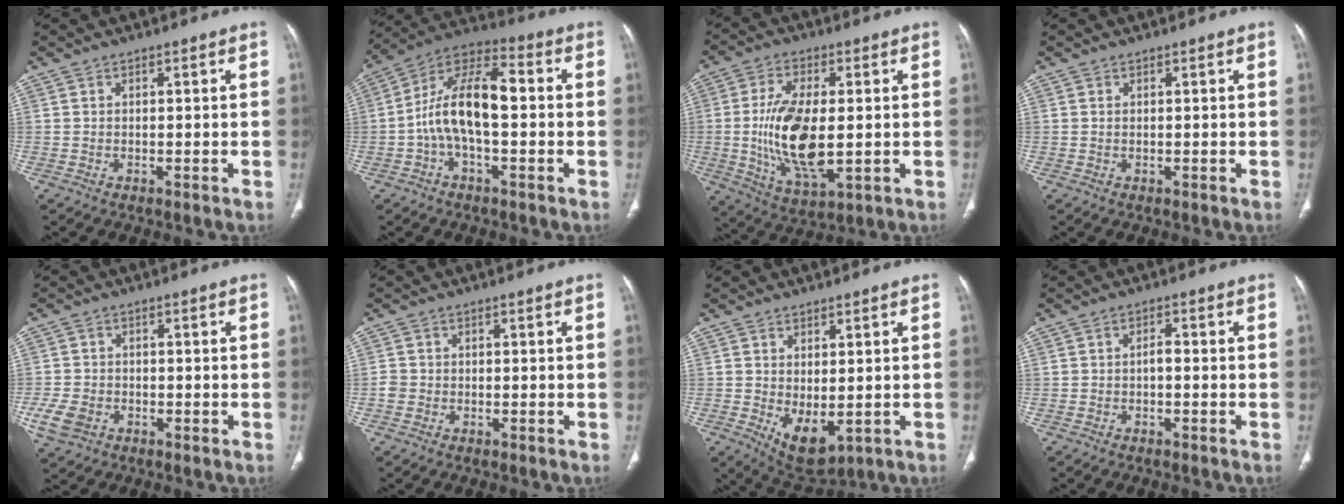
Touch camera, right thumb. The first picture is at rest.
{"total": 13.8, "force": [-1.0, 6.4, 12.2], "torque": [-0.221, 0.046, -0.029]}
{"total": 15.1, "force": [-0.8, 6.8, 13.5], "torque": [-0.257, -0.021, -0.007]}
{"total": 0.0}
{"total": 5.6, "force": [-2.2, 4.3, 3.0], "torque": [-0.066, 0.008, -0.035]}
{"total": 2.5, "force": [-0.7, 2.4, 0.6], "torque": [-0.001, 0.010, -0.018]}
{"total": 7.0, "force": [-0.9, 3.7, 5.9], "torque": [-0.085, -0.013, 0.007]}
{"total": 1.4, "force": [-0.4, 0.7, 1.2], "torque": [-0.017, 0.007, -0.010]}